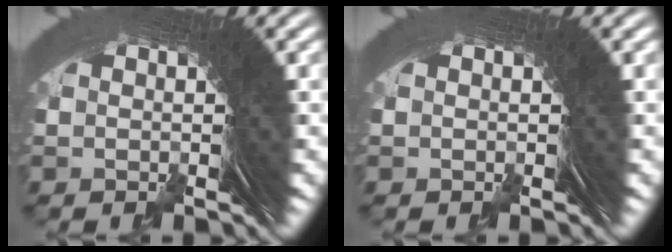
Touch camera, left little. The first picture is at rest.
{"total": 0.0}